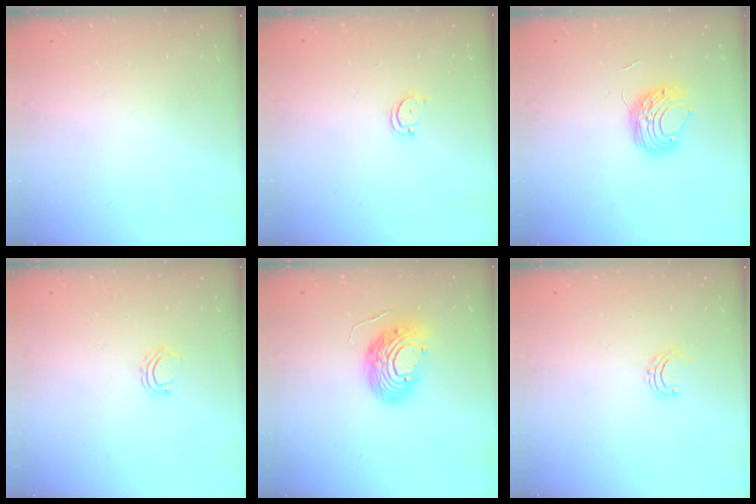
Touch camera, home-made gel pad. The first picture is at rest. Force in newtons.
{"total": 3.0, "press": 3.0, "slide": 0.2}
{"total": 9.3, "press": 9.3, "slide": 0.5}
{"total": 5.0, "press": 4.9, "slide": 0.7}
{"total": 13.3, "press": 13.1, "slide": 2.3}
{"total": 5.9, "press": 5.9, "slide": 0.5}